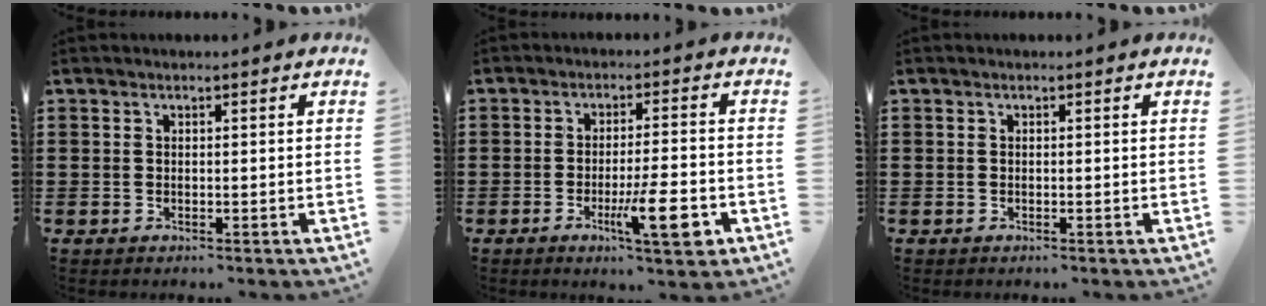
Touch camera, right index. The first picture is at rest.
{"total": 8.6, "force": [-3.3, 1.3, 7.9], "torque": [-0.134, -0.008, -0.053]}
{"total": 0.0}